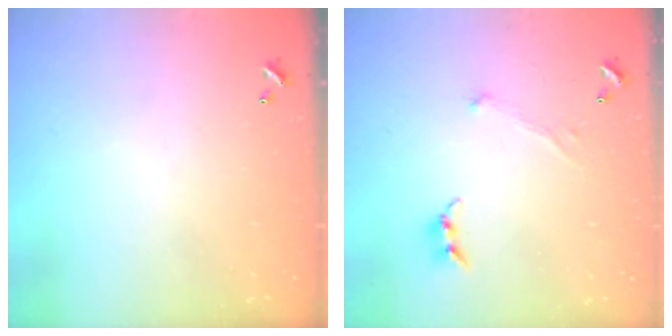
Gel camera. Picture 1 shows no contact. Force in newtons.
{"total": 0.0}